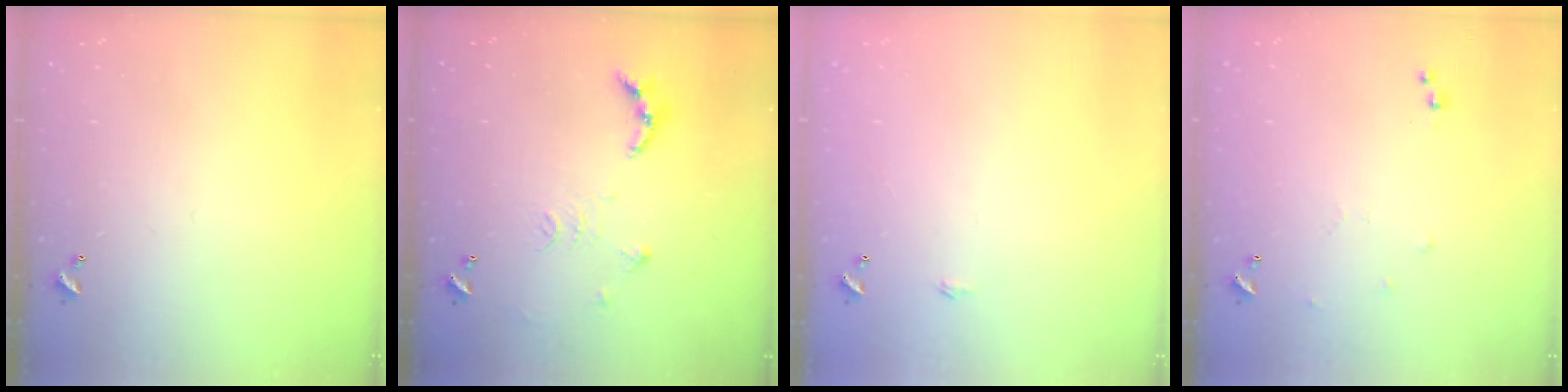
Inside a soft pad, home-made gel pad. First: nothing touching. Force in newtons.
{"total": 10.3, "press": 10.2, "slide": 1.0}
{"total": 0.6, "press": 0.6, "slide": 0.2}
{"total": 6.3, "press": 6.3, "slide": 0.7}